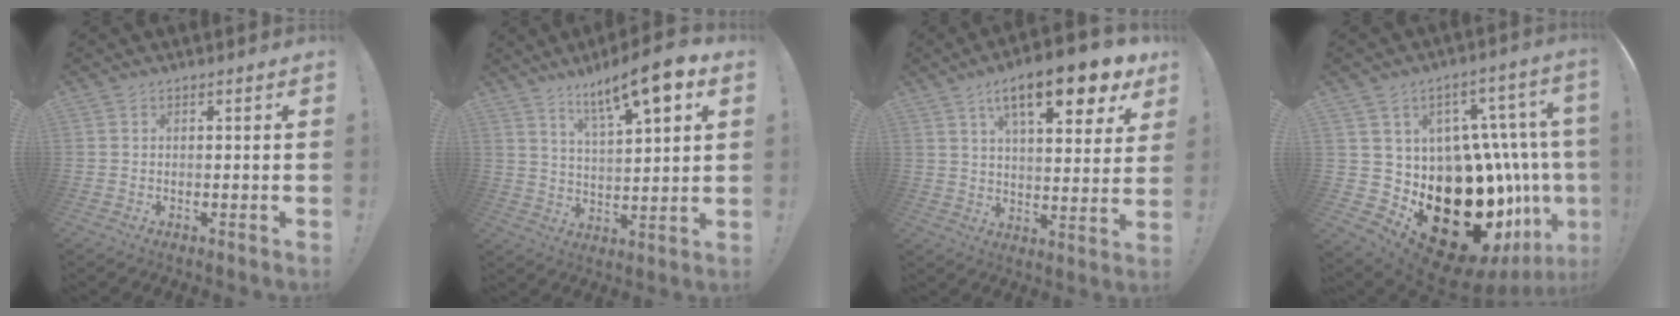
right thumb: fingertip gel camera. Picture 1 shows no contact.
{"total": 12.8, "force": [8.4, 2.3, 9.4], "torque": [-0.164, -0.042, 0.136]}
{"total": 16.7, "force": [9.2, 4.9, 13.0], "torque": [-0.198, -0.046, 0.142]}
{"total": 30.8, "force": [-10.4, 19.4, 21.6], "torque": [-0.264, 0.017, -0.089]}